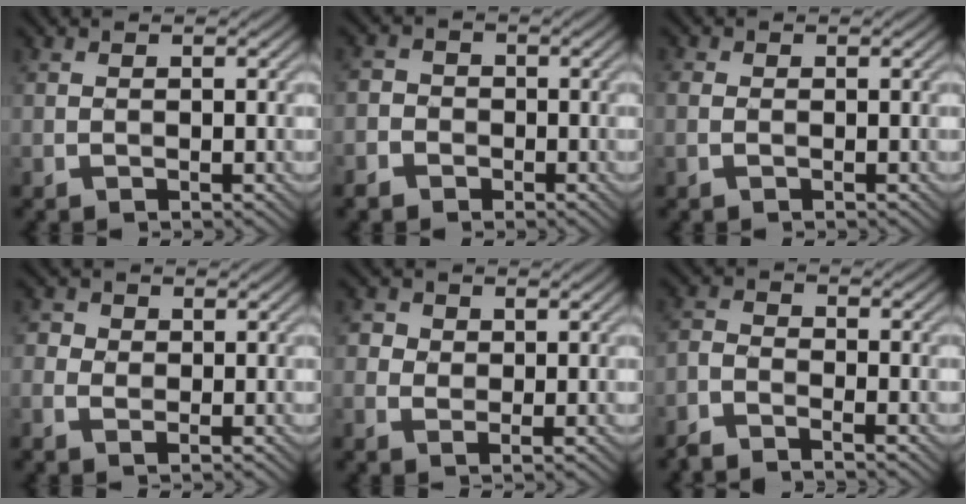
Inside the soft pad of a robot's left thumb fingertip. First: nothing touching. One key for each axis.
{"total": 3.2, "fx": -1.6, "fy": 2.7, "fz": 0.6, "tx": -0.017, "ty": 0.000, "tz": -0.043}
{"total": 1.2, "fx": -0.1, "fy": 0.9, "fz": 0.8, "tx": -0.022, "ty": 0.001, "tz": -0.001}
{"total": 2.4, "fx": 0.4, "fy": 2.1, "fz": 1.1, "tx": -0.037, "ty": 0.004, "tz": 0.008}
{"total": 2.5, "fx": 0.8, "fy": 2.1, "fz": 1.2, "tx": -0.035, "ty": 0.003, "tz": 0.012}
{"total": 2.8, "fx": -2.6, "fy": 0.5, "fz": 0.9, "tx": -0.033, "ty": -0.004, "tz": -0.066}